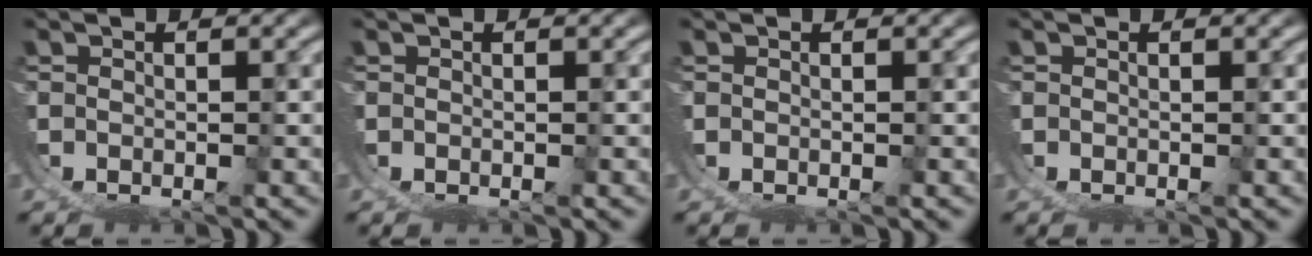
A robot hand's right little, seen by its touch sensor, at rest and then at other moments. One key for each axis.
{"total": 0.0}
{"total": 0.0}
{"total": 0.0}